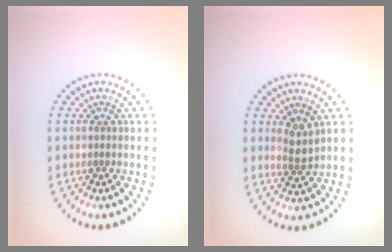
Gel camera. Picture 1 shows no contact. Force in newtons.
{"total": 1.9, "press": 1.7, "slide": 1.0}